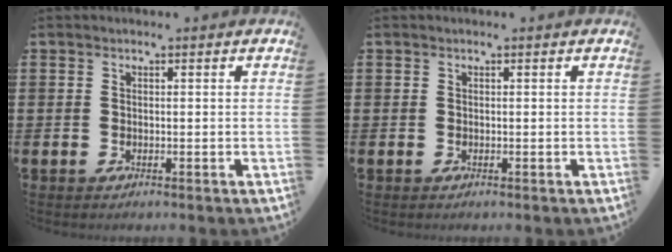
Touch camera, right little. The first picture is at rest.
{"total": 0.0}